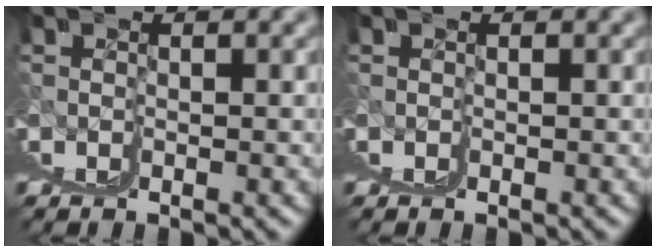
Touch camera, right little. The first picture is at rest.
{"total": 0.0}